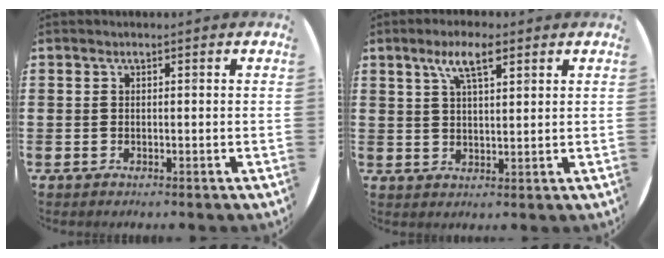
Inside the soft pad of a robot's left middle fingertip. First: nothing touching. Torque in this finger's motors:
{"motor_torque": [1.26, -0.87, 0.25, 0.17]}